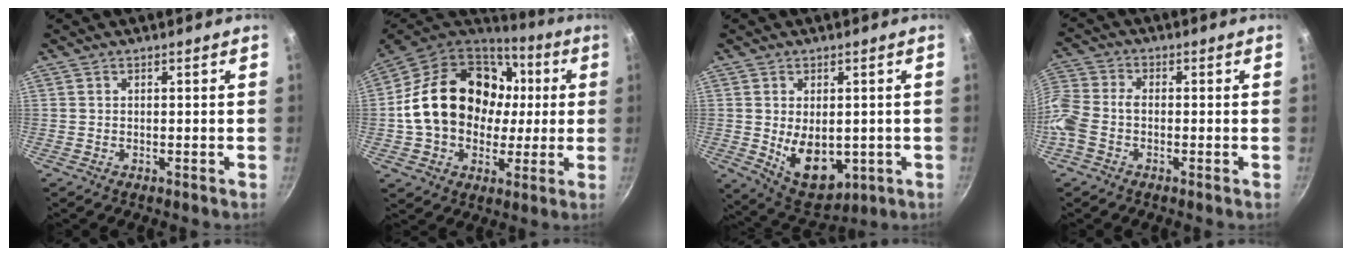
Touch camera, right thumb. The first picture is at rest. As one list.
[{"total": 25.1, "force": [2.2, 19.4, 15.8], "torque": [-0.252, 0.039, 0.042]}, {"total": 11.2, "force": [-1.0, 7.2, 8.5], "torque": [-0.105, -0.018, 0.009]}, {"total": 9.2, "force": [-3.2, 6.4, 5.7], "torque": [-0.135, 0.027, -0.087]}]